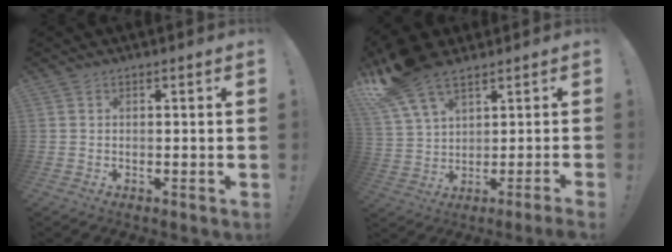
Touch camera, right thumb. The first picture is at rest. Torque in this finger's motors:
{"motor_torque": [-0.41, 1.73, 1.52, 0.57, 0.46]}